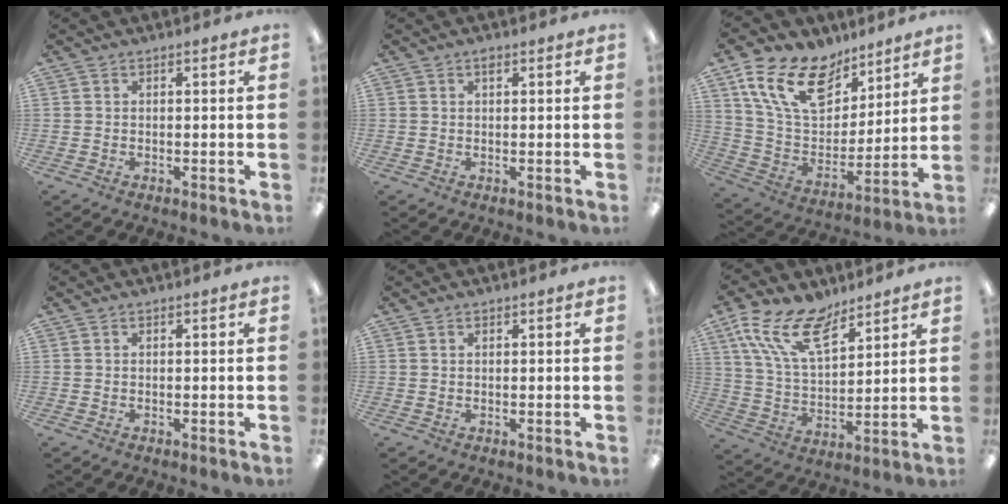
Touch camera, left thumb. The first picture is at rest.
{"total": 1.3, "force": [0.7, 0.6, 0.9], "torque": [-0.013, 0.000, 0.010]}
{"total": 18.8, "force": [11.3, 11.1, 10.1], "torque": [-0.193, -0.045, 0.211]}
{"total": 0.0}
{"total": 0.6, "force": [0.4, 0.3, 0.3], "torque": [-0.006, 0.003, 0.007]}
{"total": 15.9, "force": [10.1, 7.5, 9.7], "torque": [-0.199, -0.040, 0.188]}